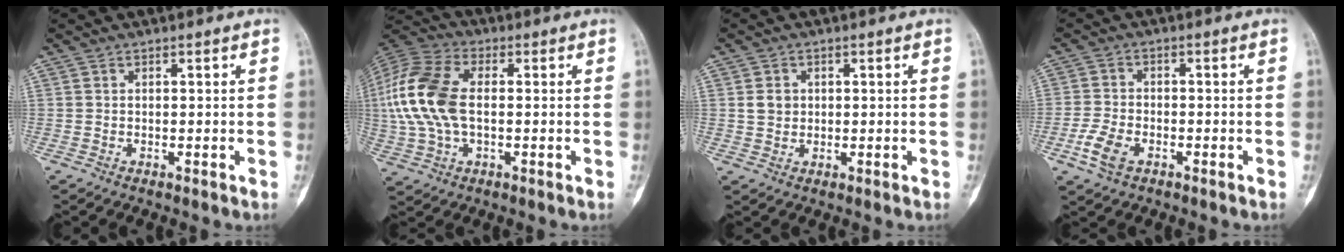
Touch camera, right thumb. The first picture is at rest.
{"total": 16.1, "force": [0.5, 9.3, 13.2], "torque": [-0.298, 0.019, 0.006]}
{"total": 3.4, "force": [0.6, 3.0, 1.5], "torque": [-0.010, 0.001, 0.013]}
{"total": 5.6, "force": [-2.6, 3.2, 3.7], "torque": [-0.081, 0.009, -0.052]}